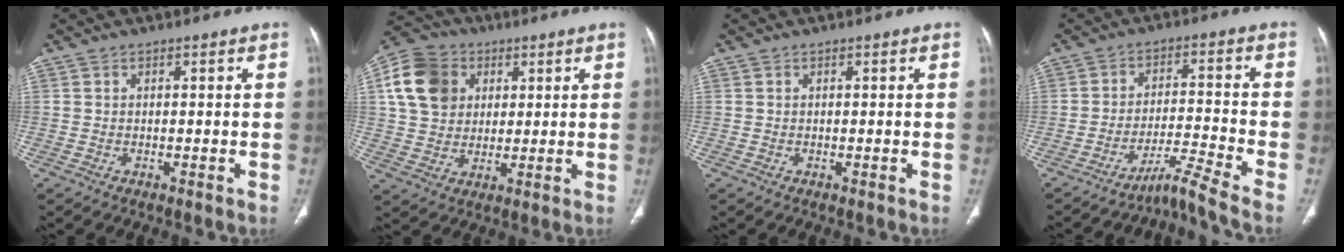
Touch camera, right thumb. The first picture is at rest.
{"total": 13.0, "force": [4.0, 10.7, 6.1], "torque": [-0.104, 0.003, 0.068]}
{"total": 0.0}
{"total": 6.6, "force": [-5.6, -2.8, 2.1], "torque": [-0.064, 0.046, -0.098]}